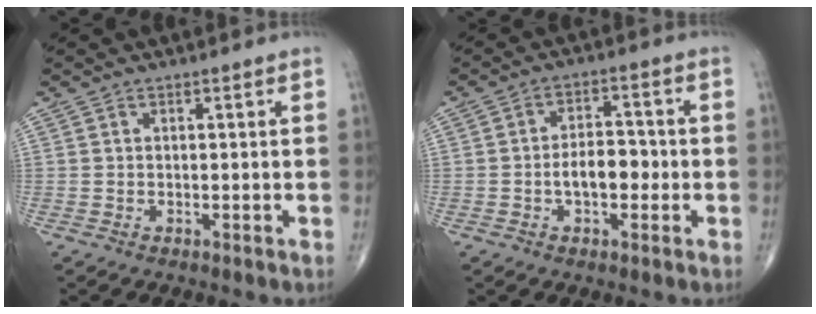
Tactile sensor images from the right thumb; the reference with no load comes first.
{"total": 6.5, "force": [-1.3, 3.7, 5.1], "torque": [-0.073, 0.023, -0.027]}